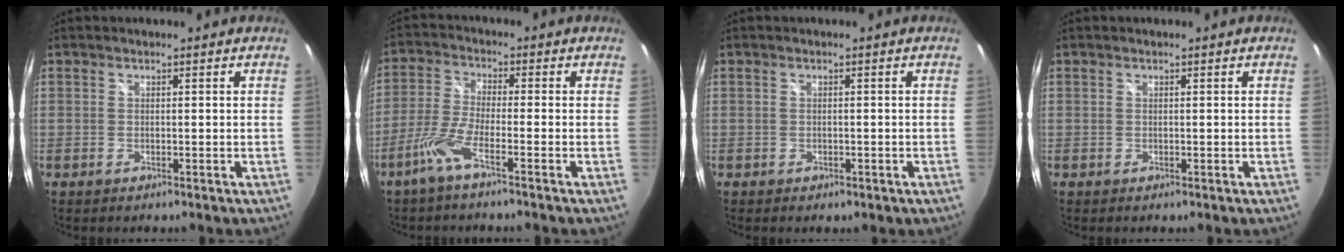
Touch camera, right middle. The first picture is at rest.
{"total": 5.7, "force": [-3.7, 0.3, 4.4], "torque": [-0.105, -0.002, -0.075]}
{"total": 1.2, "force": [-0.6, 0.9, 0.6], "torque": [-0.011, -0.004, -0.007]}
{"total": 0.0}